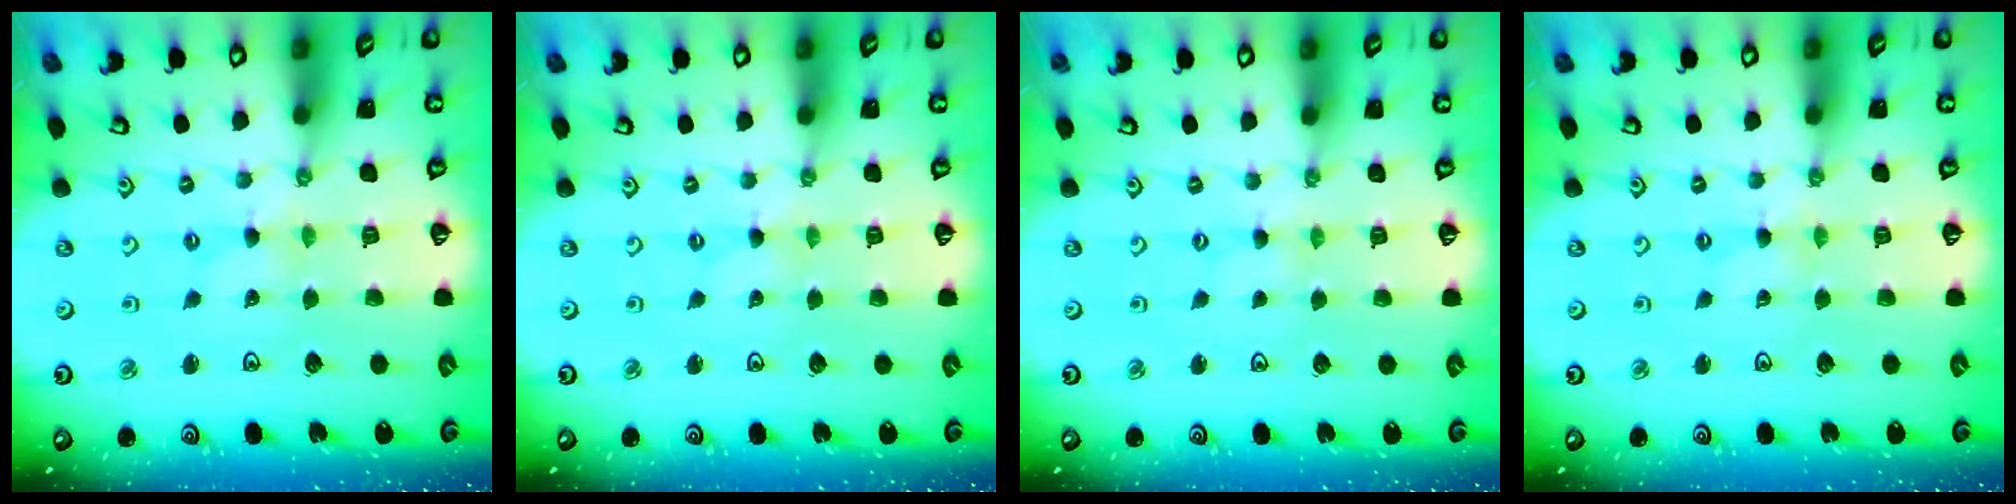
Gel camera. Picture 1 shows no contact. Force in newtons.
{"total": 0.0}
{"total": 0.0}
{"total": 0.0}